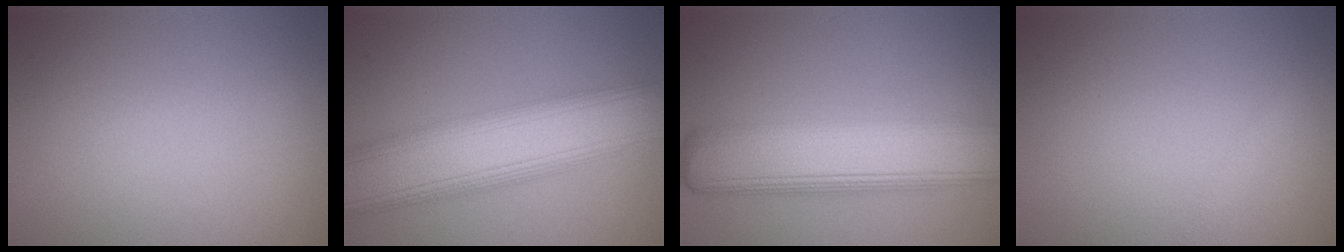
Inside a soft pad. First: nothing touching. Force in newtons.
{"total": 10.8, "press": 10.7, "slide": 0.8}
{"total": 9.4, "press": 9.4, "slide": 0.3}
{"total": 0.5, "press": 0.5, "slide": 0.0}